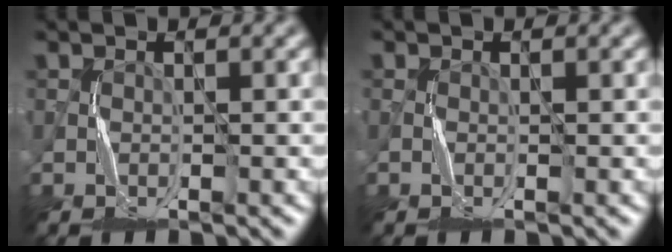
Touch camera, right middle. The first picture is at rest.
{"total": 0.0}